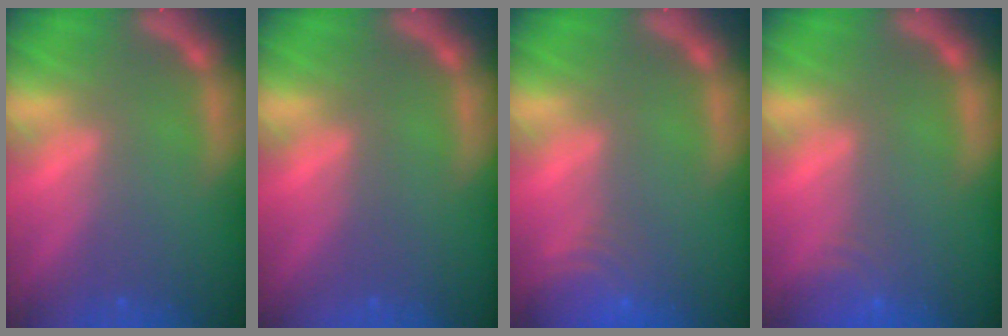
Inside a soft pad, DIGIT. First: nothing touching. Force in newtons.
{"total": 0.0}
{"total": 5.0}
{"total": 3.0}